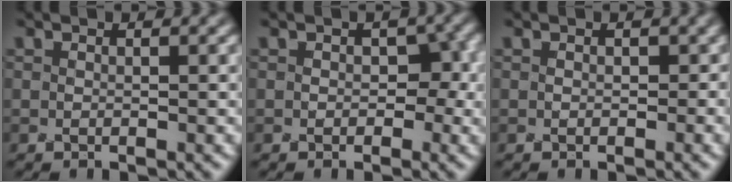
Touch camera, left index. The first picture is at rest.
{"total": 2.6, "force": [-0.5, 1.9, 1.6], "torque": [-0.012, 0.004, -0.002]}
{"total": 1.4, "force": [-0.4, 1.1, 0.8], "torque": [0.000, 0.007, 0.003]}